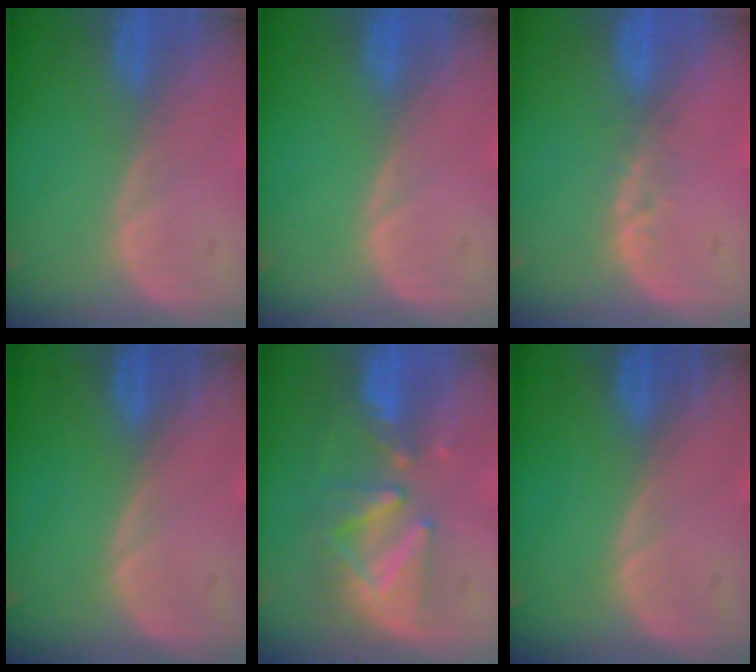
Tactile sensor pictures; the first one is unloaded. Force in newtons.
{"total": 0.0}
{"total": 2.1, "press": 1.8, "slide": 1.1}
{"total": 0.0}
{"total": 8.5, "press": 8.0, "slide": 3.1}
{"total": 0.0}